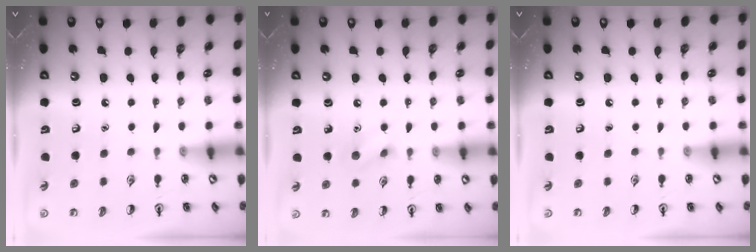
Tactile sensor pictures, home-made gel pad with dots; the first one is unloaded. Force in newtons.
{"total": 6.1, "press": 6.0, "slide": 1.1}
{"total": 0.0}